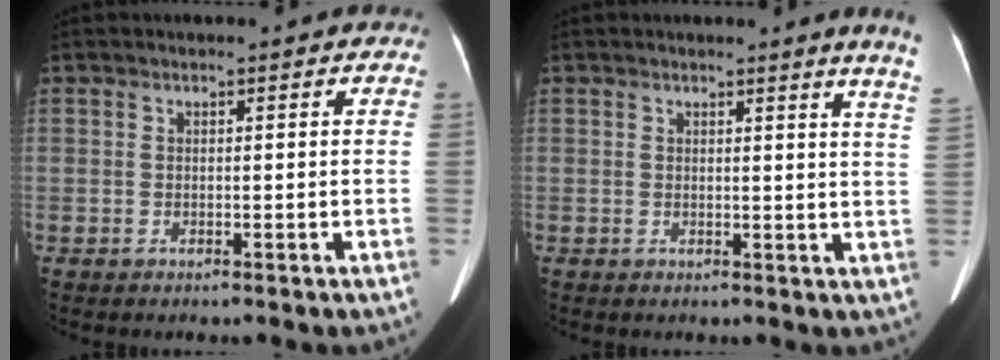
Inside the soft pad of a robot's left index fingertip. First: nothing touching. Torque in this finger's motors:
{"motor_torque": [0.80, -0.99, 0.09, 0.06]}